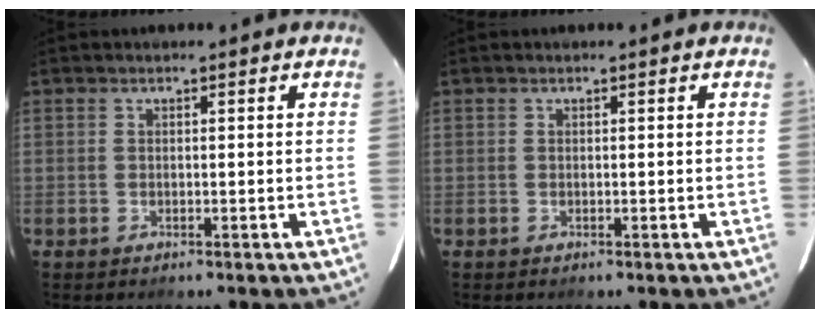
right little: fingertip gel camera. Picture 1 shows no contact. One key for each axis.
{"total": 0.0}